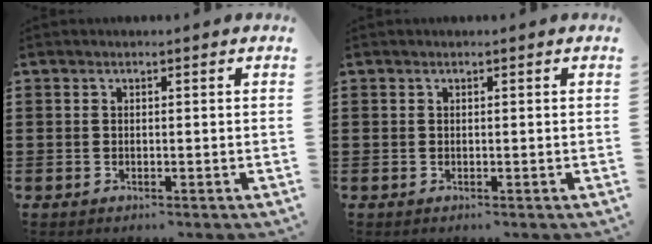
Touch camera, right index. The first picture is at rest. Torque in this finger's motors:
{"motor_torque": [0.01, 0.00, 0.00, -0.01]}